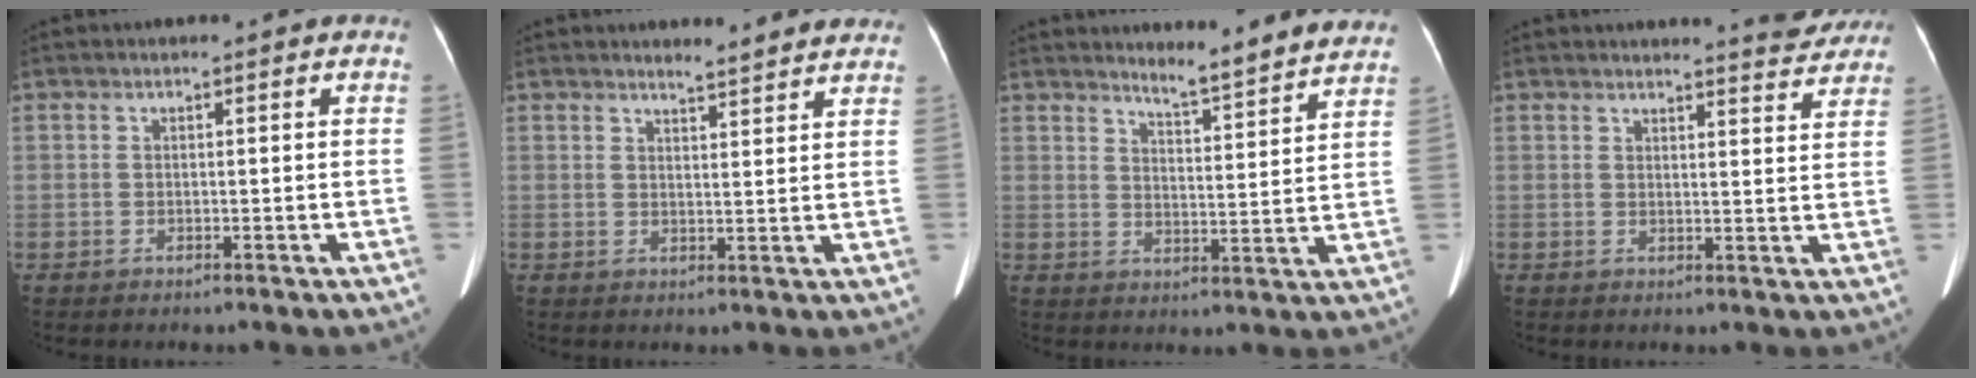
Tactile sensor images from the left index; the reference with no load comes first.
{"total": 5.5, "force": [5.3, 0.5, 1.3], "torque": [-0.022, -0.001, 0.053]}
{"total": 9.8, "force": [9.5, 0.2, 2.5], "torque": [-0.037, -0.019, 0.112]}
{"total": 5.8, "force": [5.6, 0.7, 1.0], "torque": [-0.011, -0.015, 0.052]}